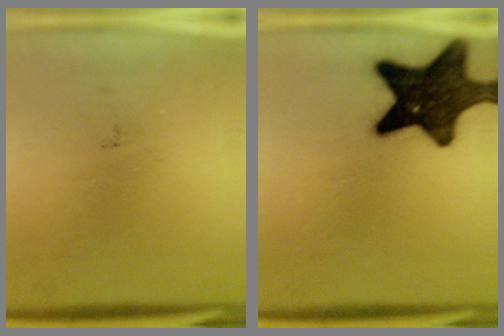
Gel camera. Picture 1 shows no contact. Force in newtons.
{"total": 15.8}